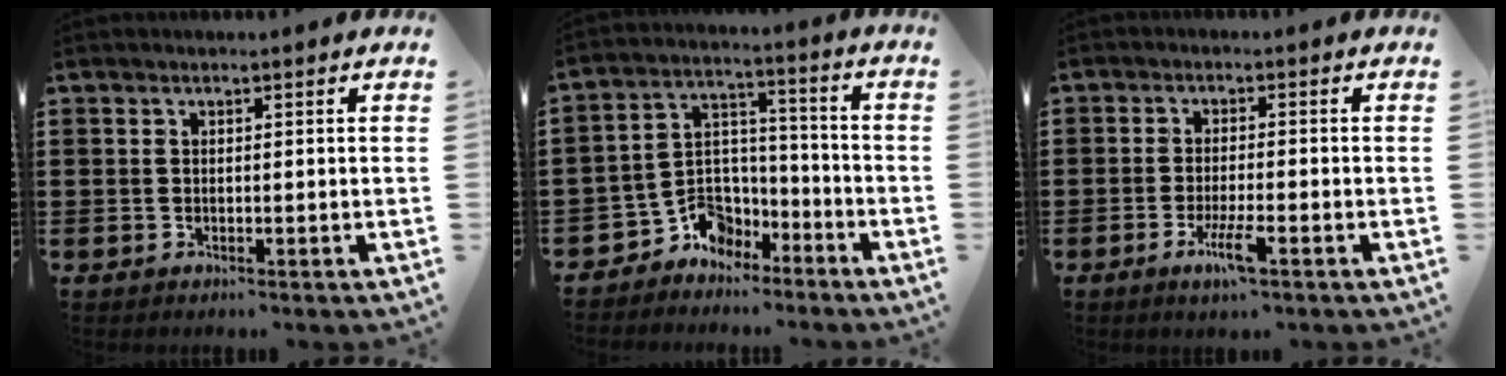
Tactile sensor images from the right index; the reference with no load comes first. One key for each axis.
{"total": 5.4, "fx": -3.6, "fy": 4.0, "fz": 0.2, "tx": -0.024, "ty": 0.007, "tz": -0.074}
{"total": 4.9, "fx": -2.5, "fy": 0.6, "fz": 4.2, "tx": -0.095, "ty": -0.017, "tz": -0.048}